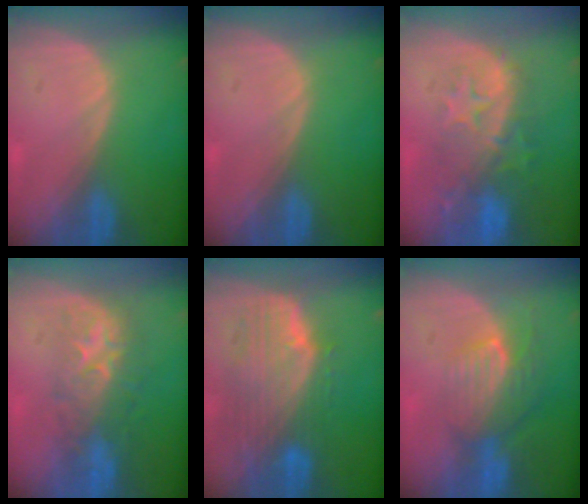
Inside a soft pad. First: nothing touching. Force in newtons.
{"total": 0.0}
{"total": 9.8, "press": 9.0, "slide": 4.1}
{"total": 8.0, "press": 7.8, "slide": 2.1}
{"total": 9.9, "press": 8.8, "slide": 4.5}
{"total": 8.1, "press": 7.2, "slide": 3.6}